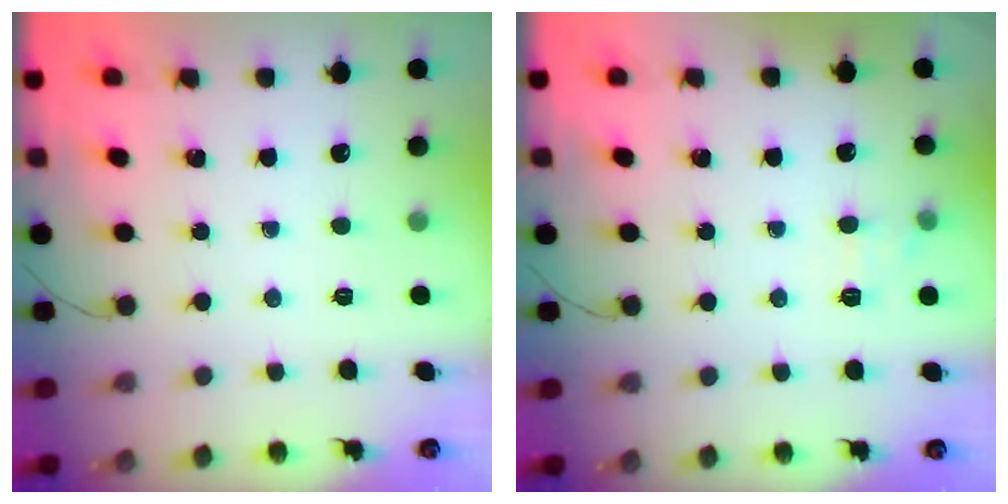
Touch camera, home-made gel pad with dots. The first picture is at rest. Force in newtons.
{"total": 6.9, "press": 6.7, "slide": 1.7}